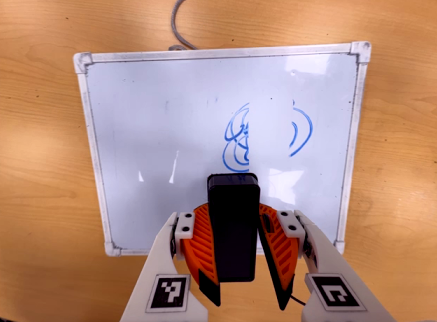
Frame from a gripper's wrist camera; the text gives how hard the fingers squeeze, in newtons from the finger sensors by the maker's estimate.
{"total": 9.4, "left": 9.2, "right": 9.6}